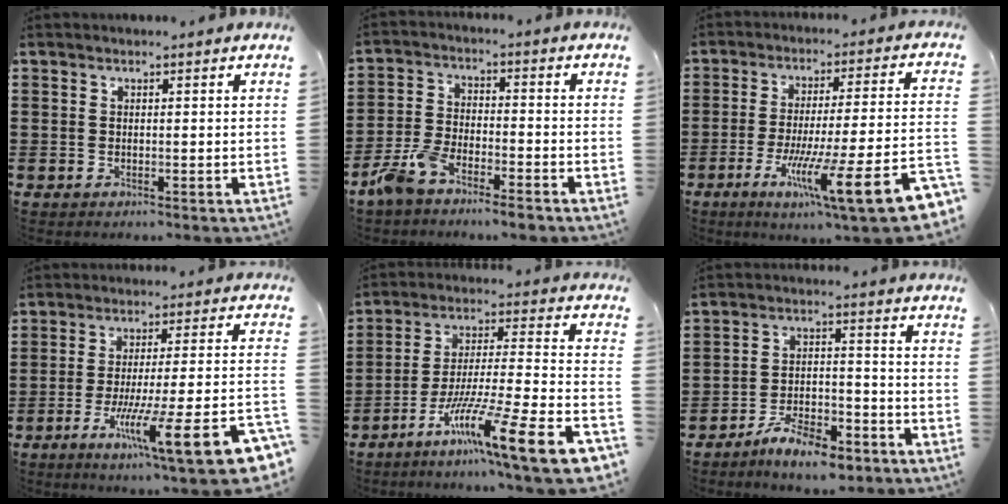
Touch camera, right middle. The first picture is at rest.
{"total": 6.2, "force": [-5.2, 1.3, 3.0], "torque": [-0.074, 0.001, -0.103]}
{"total": 13.8, "force": [-7.8, 1.0, 11.4], "torque": [-0.170, -0.009, -0.141]}
{"total": 14.8, "force": [-8.2, 1.9, 12.1], "torque": [-0.179, 0.003, -0.141]}
{"total": 14.6, "force": [-9.6, 0.4, 11.0], "torque": [-0.167, 0.004, -0.177]}
{"total": 7.6, "force": [-6.5, 1.8, 3.6], "torque": [-0.072, 0.008, -0.122]}